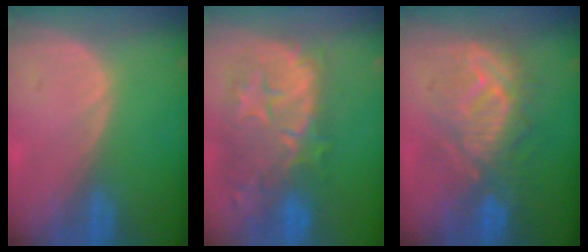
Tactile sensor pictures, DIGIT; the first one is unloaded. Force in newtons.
{"total": 11.7, "press": 10.7, "slide": 4.8}
{"total": 9.2, "press": 9.2, "slide": 0.2}